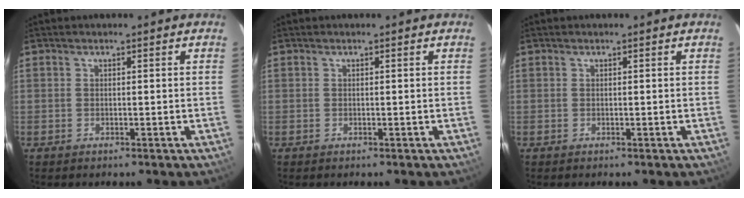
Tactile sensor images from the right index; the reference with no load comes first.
{"total": 0.0}
{"total": 0.0}